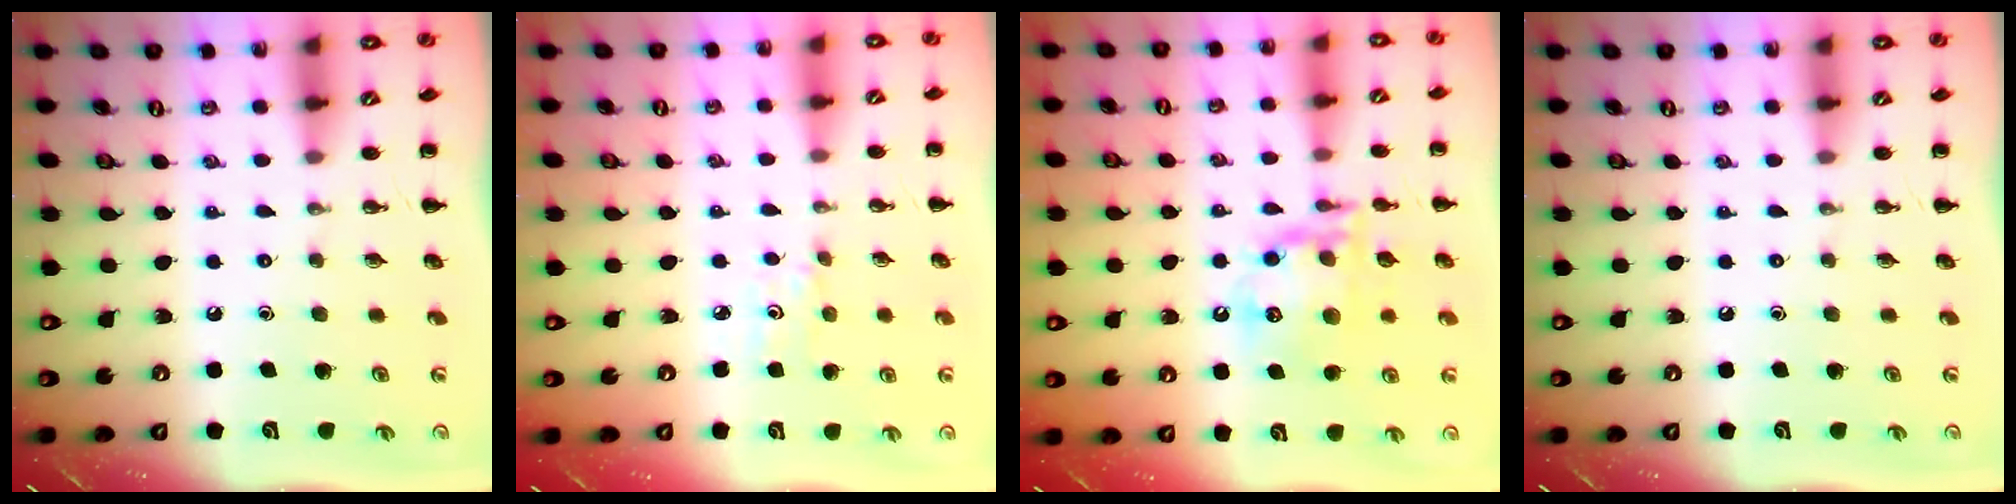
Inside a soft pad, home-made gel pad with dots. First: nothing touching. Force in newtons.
{"total": 3.2, "press": 3.0, "slide": 1.1}
{"total": 15.0, "press": 14.8, "slide": 2.7}
{"total": 0.0}